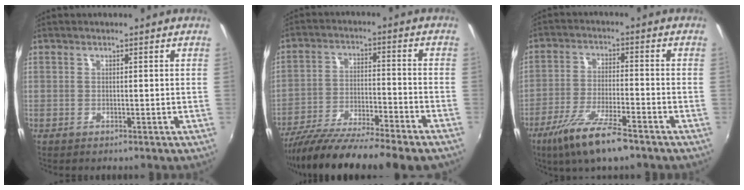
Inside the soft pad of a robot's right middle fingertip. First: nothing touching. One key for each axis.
{"total": 18.7, "fx": -16.1, "fy": 0.9, "fz": 9.6, "tx": -0.184, "ty": -0.050, "tz": -0.262}
{"total": 11.4, "fx": -7.8, "fy": 2.3, "fz": 8.0, "tx": -0.175, "ty": -0.026, "tz": -0.144}